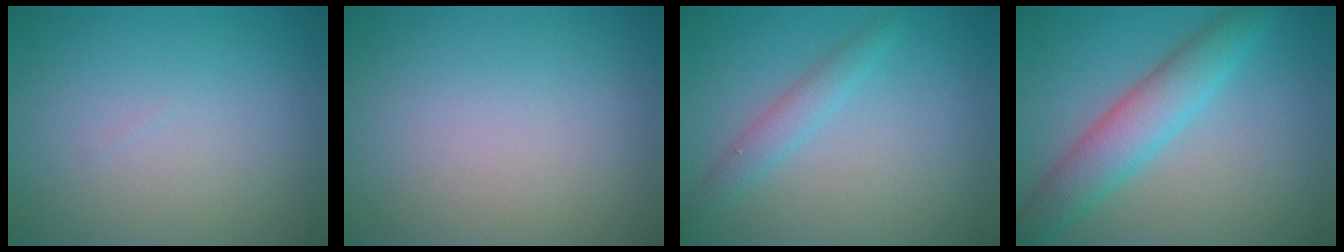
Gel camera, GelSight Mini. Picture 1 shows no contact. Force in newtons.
{"total": 0.0}
{"total": 1.9, "press": 1.9, "slide": 0.0}
{"total": 4.7, "press": 4.7, "slide": 0.2}